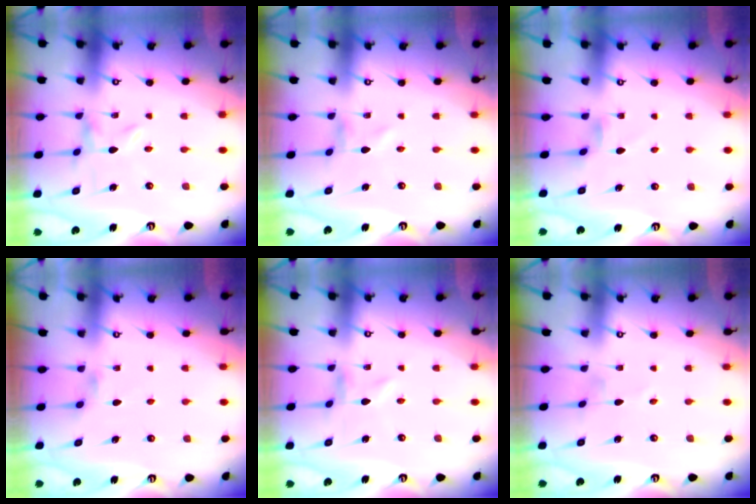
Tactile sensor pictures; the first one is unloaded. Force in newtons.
{"total": 0.0}
{"total": 2.7, "press": 2.7, "slide": 0.5}
{"total": 3.5, "press": 3.4, "slide": 0.6}
{"total": 0.0}
{"total": 0.5, "press": 0.5, "slide": 0.1}